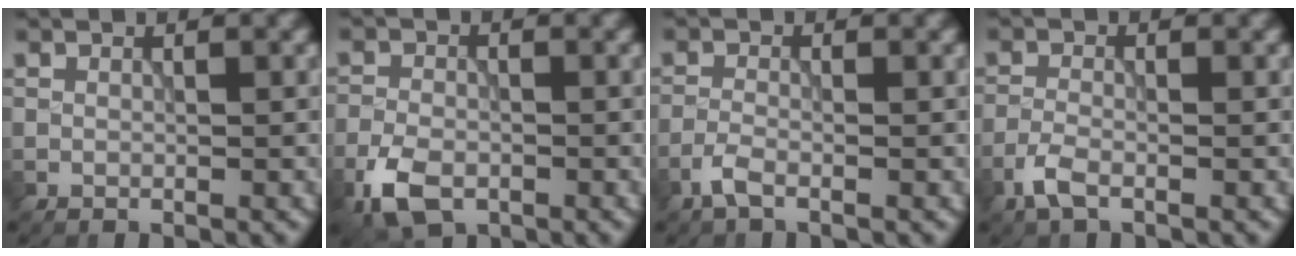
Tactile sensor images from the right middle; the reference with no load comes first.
{"total": 4.6, "force": [-2.6, 2.5, 2.8], "torque": [-0.061, -0.006, -0.058]}
{"total": 1.7, "force": [-1.2, 0.5, 1.2], "torque": [-0.031, 0.000, -0.032]}
{"total": 2.2, "force": [-1.4, 0.8, 1.5], "torque": [-0.038, -0.001, -0.037]}